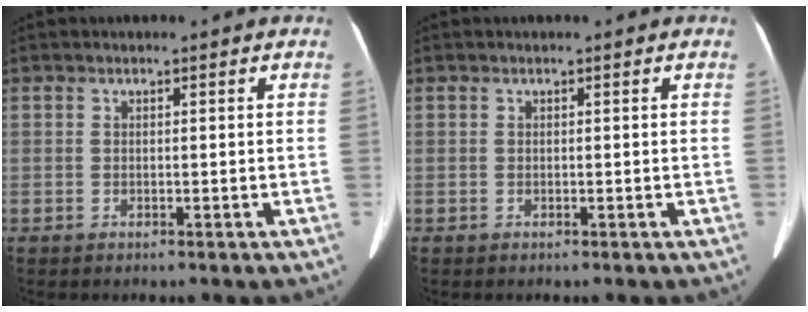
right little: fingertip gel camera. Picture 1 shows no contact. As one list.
[{"total": 0.0}]